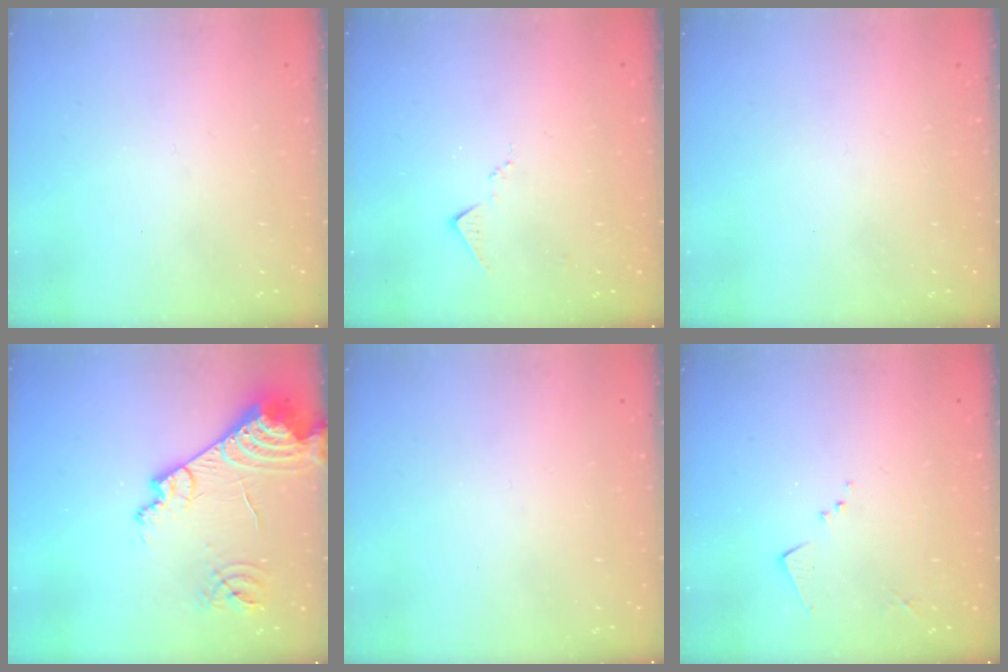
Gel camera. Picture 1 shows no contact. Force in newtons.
{"total": 7.4, "press": 7.4, "slide": 0.1}
{"total": 0.0}
{"total": 16.4, "press": 16.3, "slide": 2.1}
{"total": 0.0}
{"total": 5.7, "press": 5.7, "slide": 0.7}